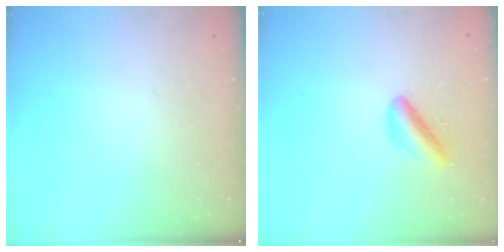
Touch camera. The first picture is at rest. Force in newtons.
{"total": 7.5, "press": 7.2, "slide": 2.0}